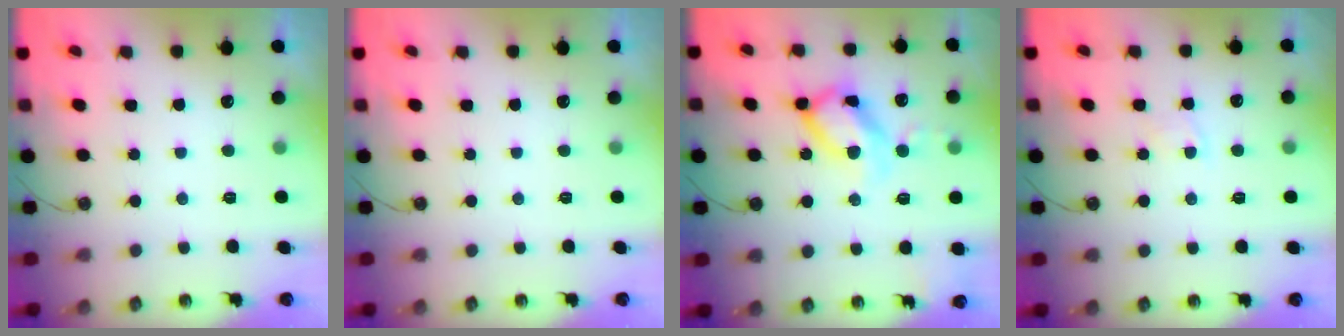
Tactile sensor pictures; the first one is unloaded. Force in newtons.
{"total": 0.0}
{"total": 14.9, "press": 14.8, "slide": 1.3}
{"total": 2.8, "press": 2.8, "slide": 0.4}